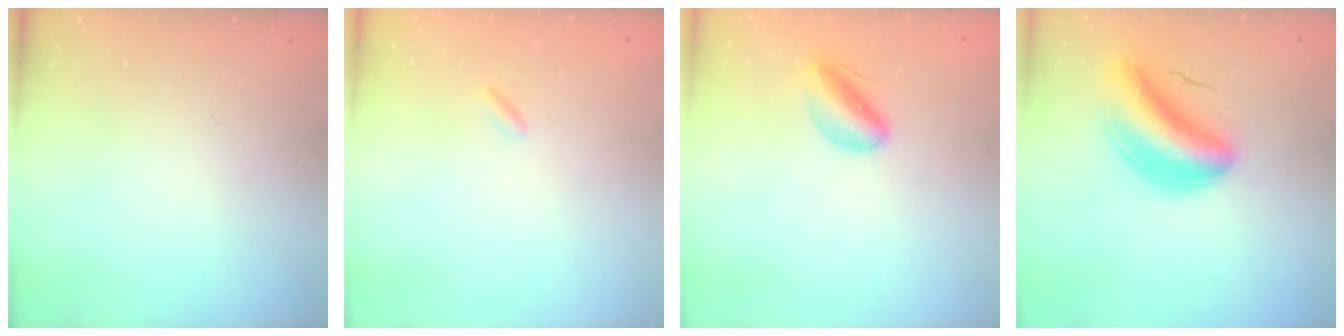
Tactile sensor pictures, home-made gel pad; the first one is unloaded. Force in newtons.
{"total": 0.8, "press": 0.7, "slide": 0.4}
{"total": 6.2, "press": 5.9, "slide": 2.0}
{"total": 8.5, "press": 8.0, "slide": 2.8}